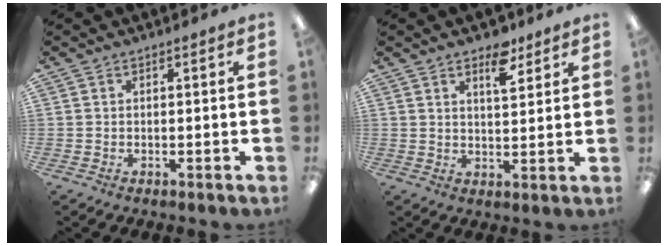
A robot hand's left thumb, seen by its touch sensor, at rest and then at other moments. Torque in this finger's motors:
{"motor_torque": [-0.23, -0.10, -0.03, 0.09, 0.03]}